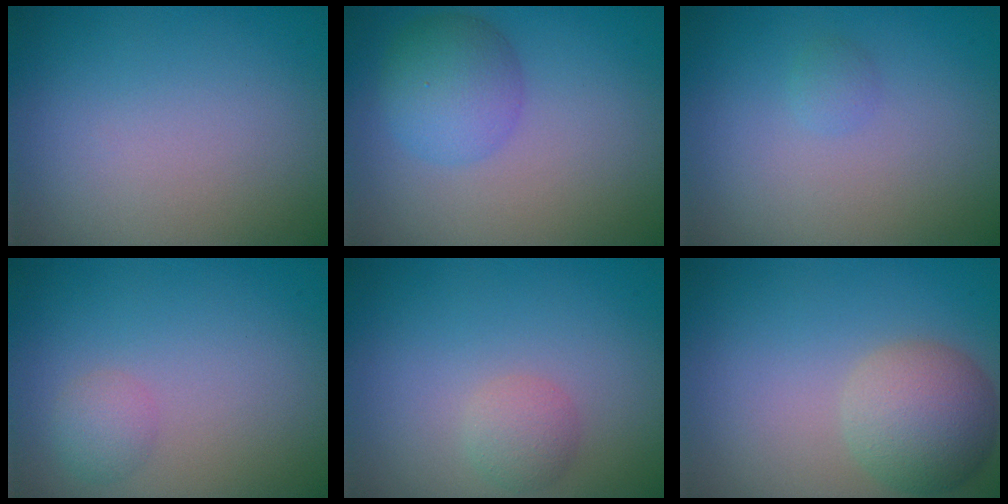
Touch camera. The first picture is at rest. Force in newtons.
{"total": 3.9, "press": 3.9, "slide": 0.1}
{"total": 0.7, "press": 0.7, "slide": 0.1}
{"total": 1.4, "press": 1.4, "slide": 0.1}
{"total": 1.7, "press": 1.7, "slide": 0.2}
{"total": 4.7, "press": 4.7, "slide": 0.1}